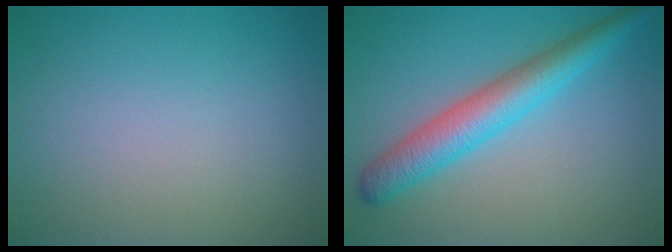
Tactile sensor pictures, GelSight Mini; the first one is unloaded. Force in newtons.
{"total": 5.1, "press": 5.1, "slide": 0.1}